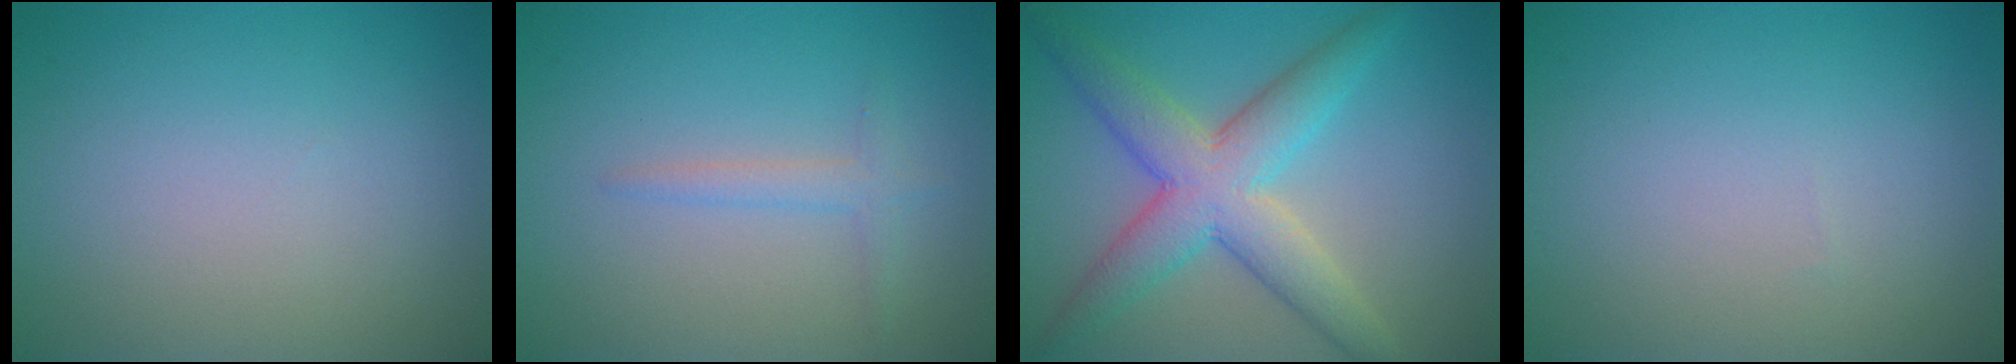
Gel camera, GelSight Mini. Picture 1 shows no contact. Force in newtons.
{"total": 1.5, "press": 1.5, "slide": 0.1}
{"total": 6.7, "press": 6.7, "slide": 0.3}
{"total": 0.0}